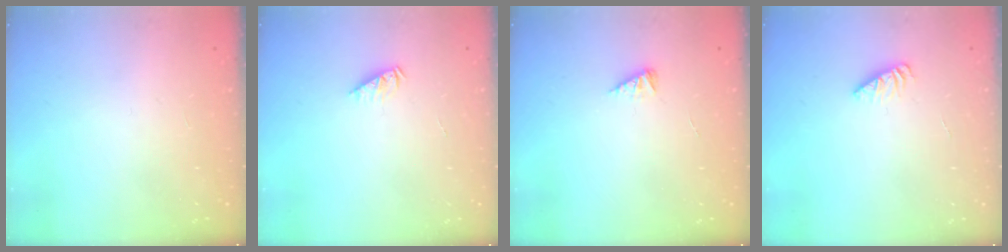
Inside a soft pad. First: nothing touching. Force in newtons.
{"total": 2.1, "press": 2.1, "slide": 0.3}
{"total": 1.8, "press": 1.7, "slide": 0.3}
{"total": 1.8, "press": 1.7, "slide": 0.2}